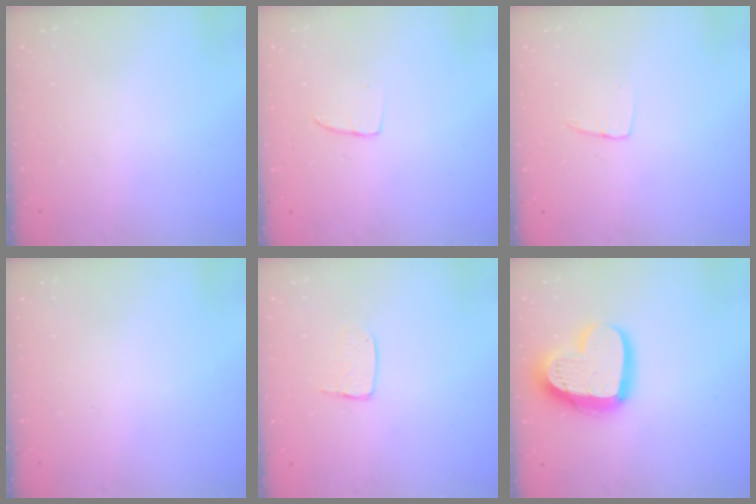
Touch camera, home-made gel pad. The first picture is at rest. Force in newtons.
{"total": 2.9, "press": 2.9, "slide": 0.2}
{"total": 4.5, "press": 4.4, "slide": 0.3}
{"total": 0.0}
{"total": 5.2, "press": 5.2, "slide": 0.4}
{"total": 17.0, "press": 17.0, "slide": 1.5}